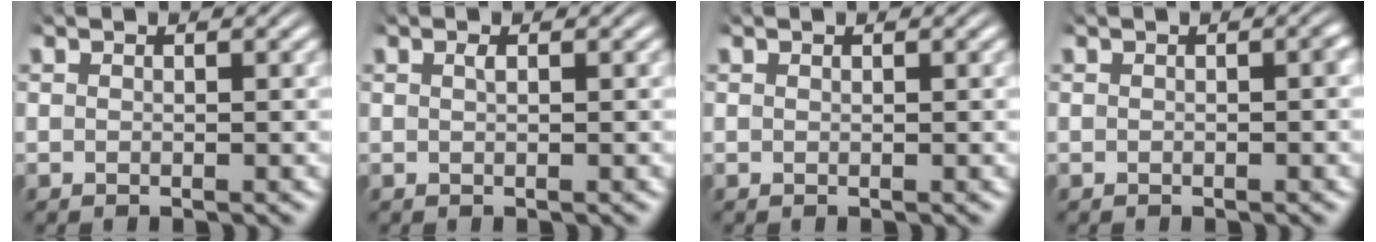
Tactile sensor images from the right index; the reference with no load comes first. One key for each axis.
{"total": 0.6, "fx": 0.1, "fy": -0.3, "fz": 0.4, "tx": -0.004, "ty": -0.001, "tz": 0.005}
{"total": 0.0}
{"total": 0.6, "fx": -0.1, "fy": 0.2, "fz": 0.5, "tx": -0.005, "ty": 0.003, "tz": -0.005}